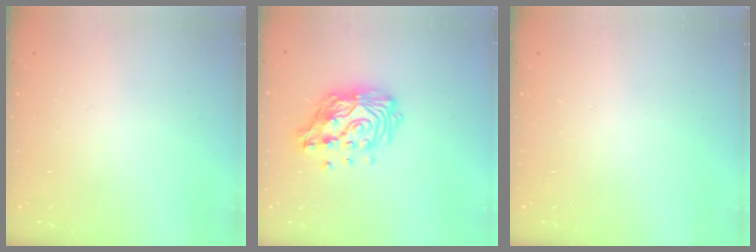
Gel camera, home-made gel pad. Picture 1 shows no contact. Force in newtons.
{"total": 15.3, "press": 15.2, "slide": 1.2}
{"total": 0.0}